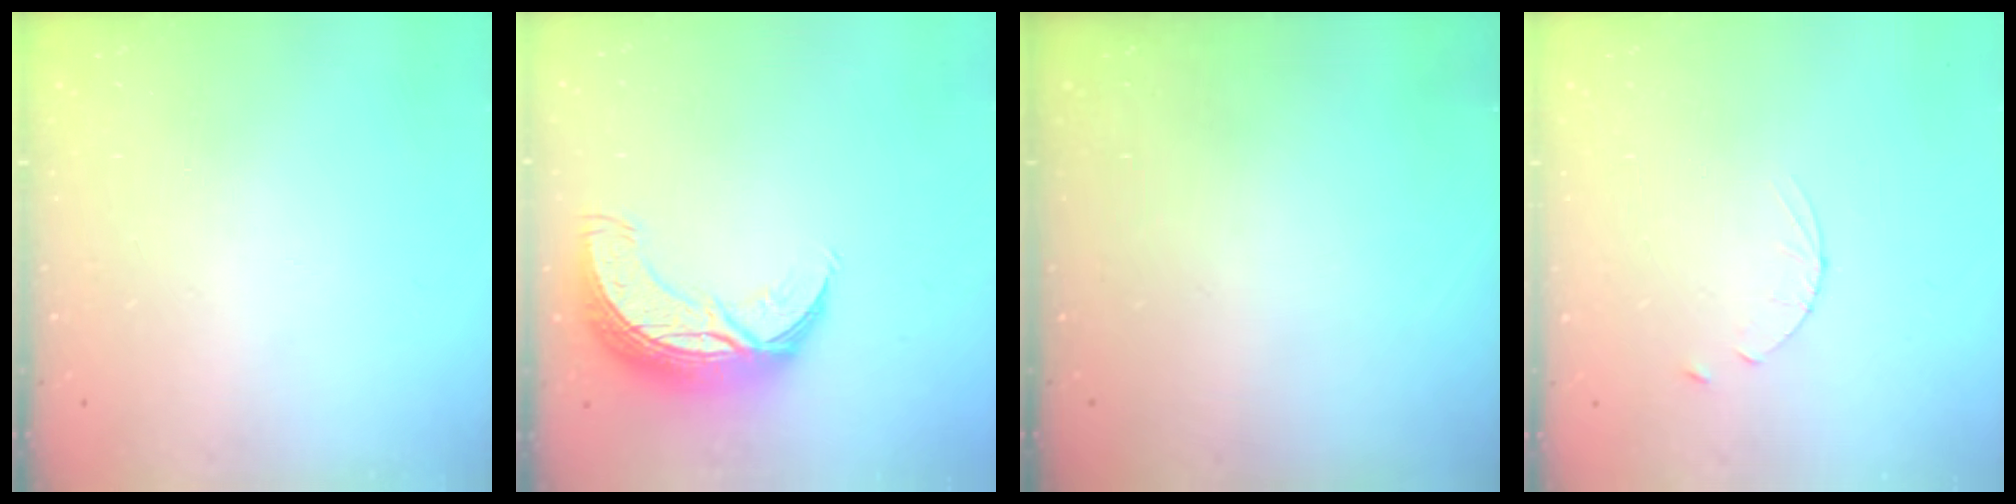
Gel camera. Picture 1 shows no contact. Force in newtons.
{"total": 10.8, "press": 10.7, "slide": 1.0}
{"total": 0.0}
{"total": 3.1, "press": 3.1, "slide": 0.3}